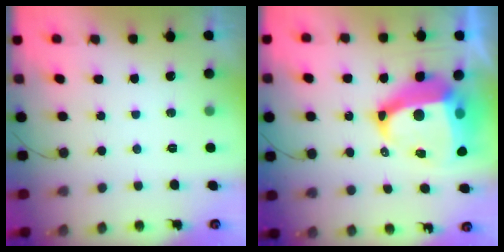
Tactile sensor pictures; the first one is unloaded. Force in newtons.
{"total": 18.4, "press": 18.3, "slide": 2.1}